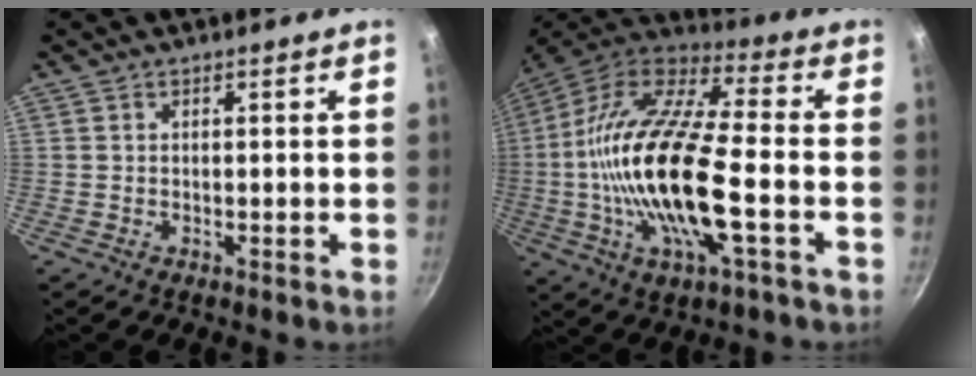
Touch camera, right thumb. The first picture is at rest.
{"total": 24.5, "force": [-3.6, 8.2, 22.8], "torque": [-0.445, 0.023, -0.083]}